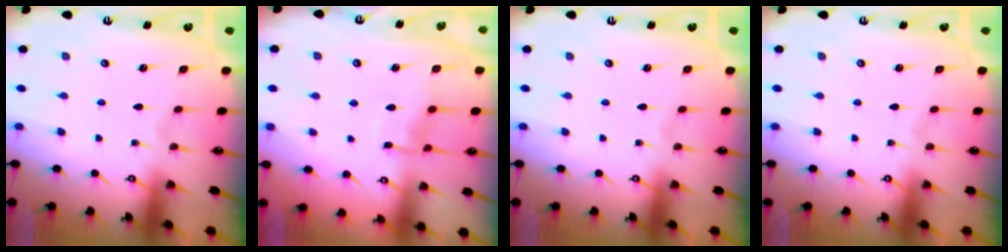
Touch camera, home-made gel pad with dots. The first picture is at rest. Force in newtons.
{"total": 7.0, "press": 7.0, "slide": 0.7}
{"total": 0.0}
{"total": 0.0}